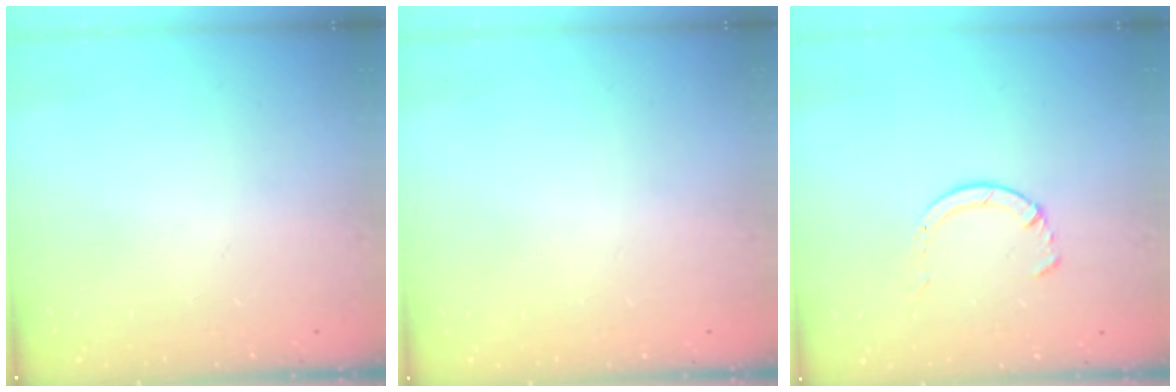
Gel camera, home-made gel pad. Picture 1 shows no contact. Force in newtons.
{"total": 2.5, "press": 2.5, "slide": 0.2}
{"total": 2.8, "press": 2.8, "slide": 0.4}